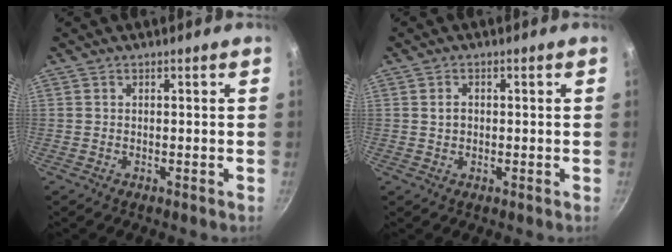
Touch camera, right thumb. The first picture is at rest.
{"total": 1.9, "force": [0.2, 1.4, 1.2], "torque": [-0.015, 0.002, 0.006]}